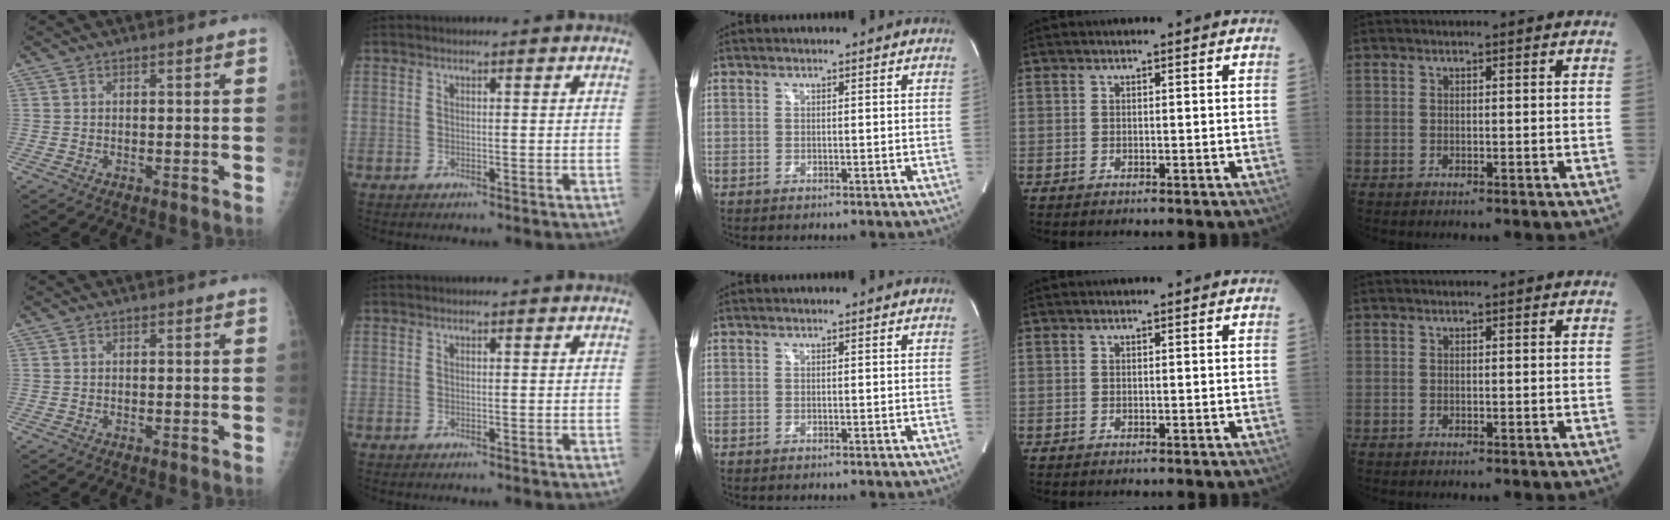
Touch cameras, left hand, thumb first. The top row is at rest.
{}